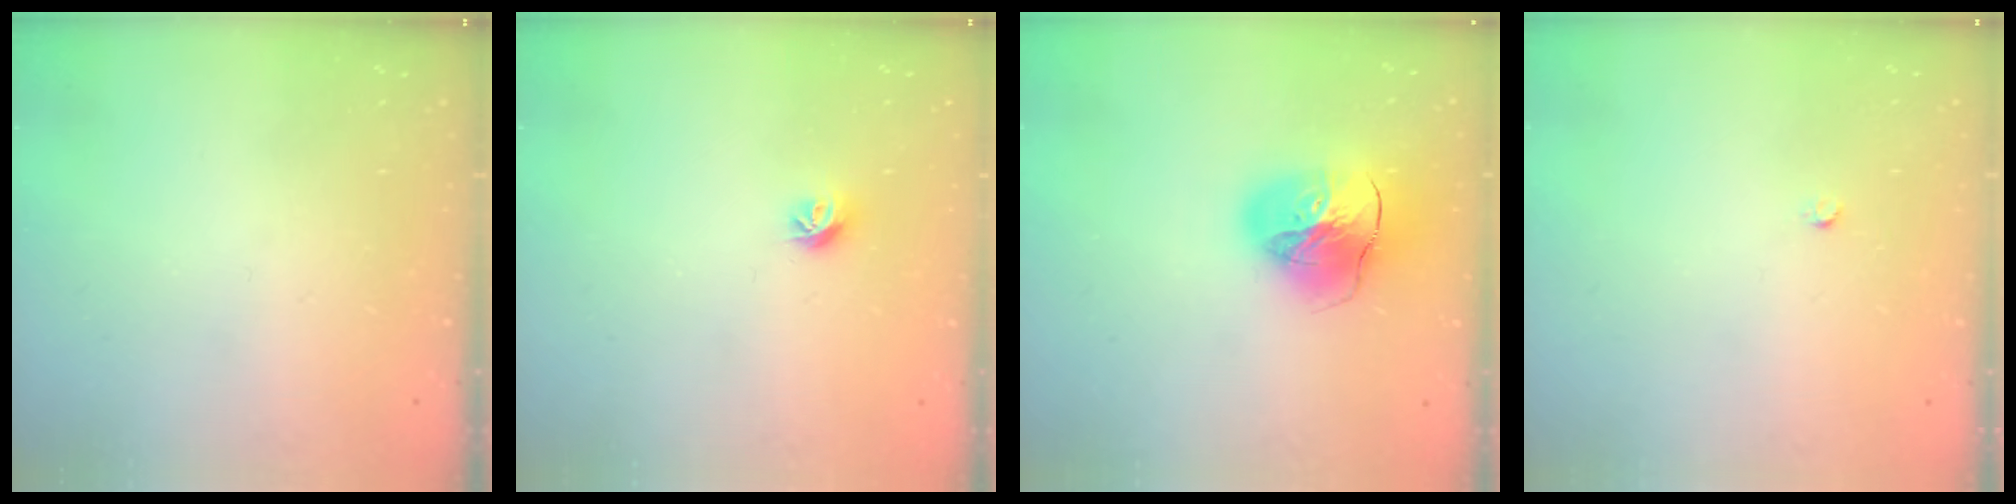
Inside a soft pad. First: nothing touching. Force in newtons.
{"total": 6.5, "press": 6.5, "slide": 0.7}
{"total": 19.2, "press": 19.0, "slide": 2.1}
{"total": 2.2, "press": 2.2, "slide": 0.3}